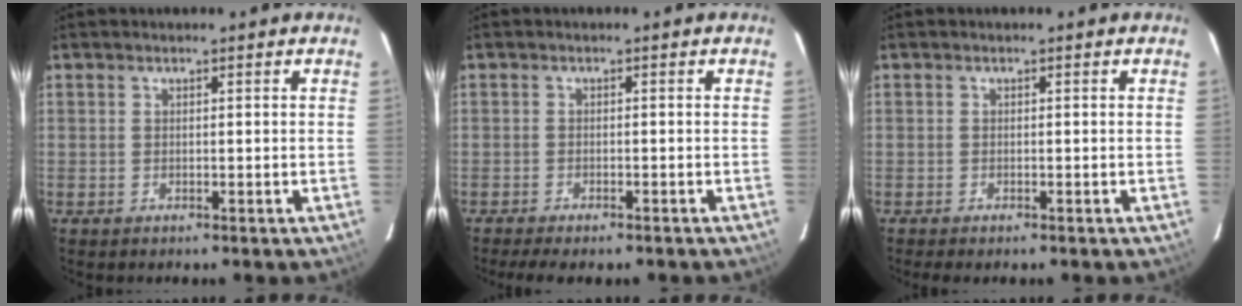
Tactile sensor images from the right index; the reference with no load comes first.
{"total": 5.9, "force": [-4.8, 1.4, 3.0], "torque": [-0.071, -0.020, -0.073]}
{"total": 1.4, "force": [-1.2, 0.2, 0.7], "torque": [-0.015, -0.007, -0.019]}